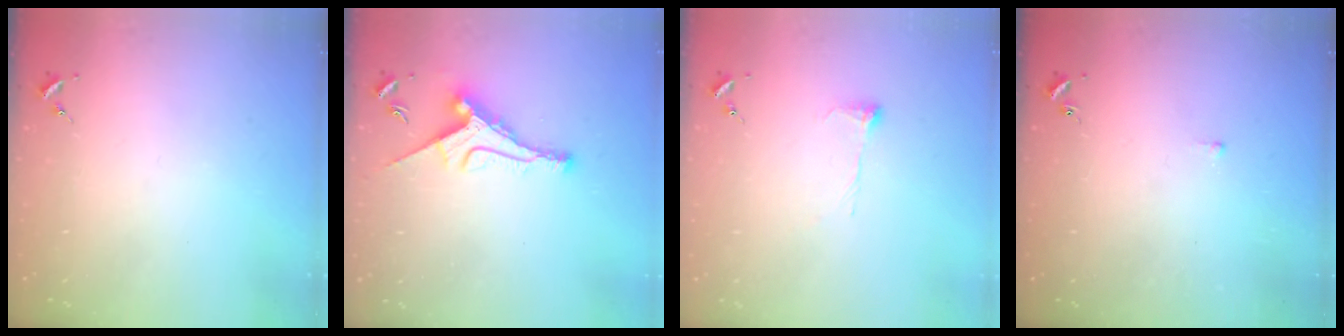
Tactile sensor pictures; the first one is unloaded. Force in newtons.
{"total": 10.4, "press": 10.4, "slide": 0.2}
{"total": 6.9, "press": 6.9, "slide": 0.1}
{"total": 1.8, "press": 1.8, "slide": 0.3}